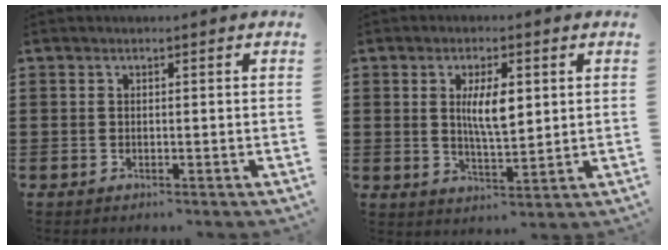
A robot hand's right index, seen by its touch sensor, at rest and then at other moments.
{"total": 6.3, "force": [1.4, 2.0, 5.8], "torque": [-0.108, 0.003, 0.021]}